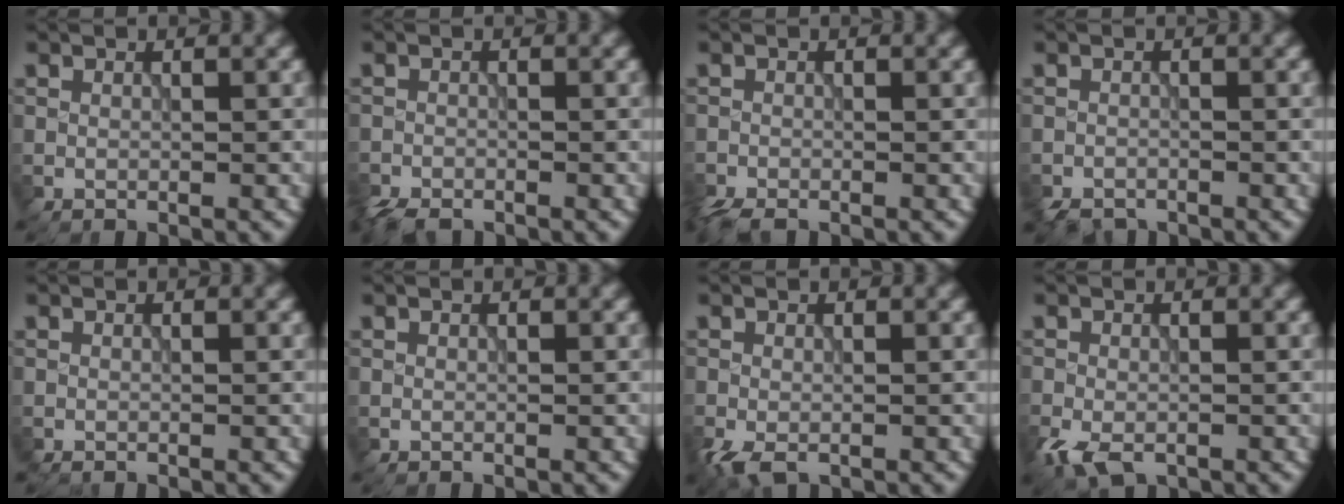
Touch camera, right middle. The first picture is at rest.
{"total": 2.5, "force": [-2.2, 1.0, 0.7], "torque": [-0.011, -0.007, -0.045]}
{"total": 2.2, "force": [-1.9, 0.6, 0.7], "torque": [-0.017, -0.008, -0.040]}
{"total": 1.9, "force": [-1.7, 0.8, 0.3], "torque": [-0.004, -0.004, -0.033]}
{"total": 0.0}
{"total": 0.0}
{"total": 1.8, "force": [-1.2, 0.8, 1.1], "torque": [-0.029, -0.009, -0.022]}
{"total": 3.2, "force": [-2.0, 1.7, 1.9], "torque": [-0.040, -0.015, -0.034]}